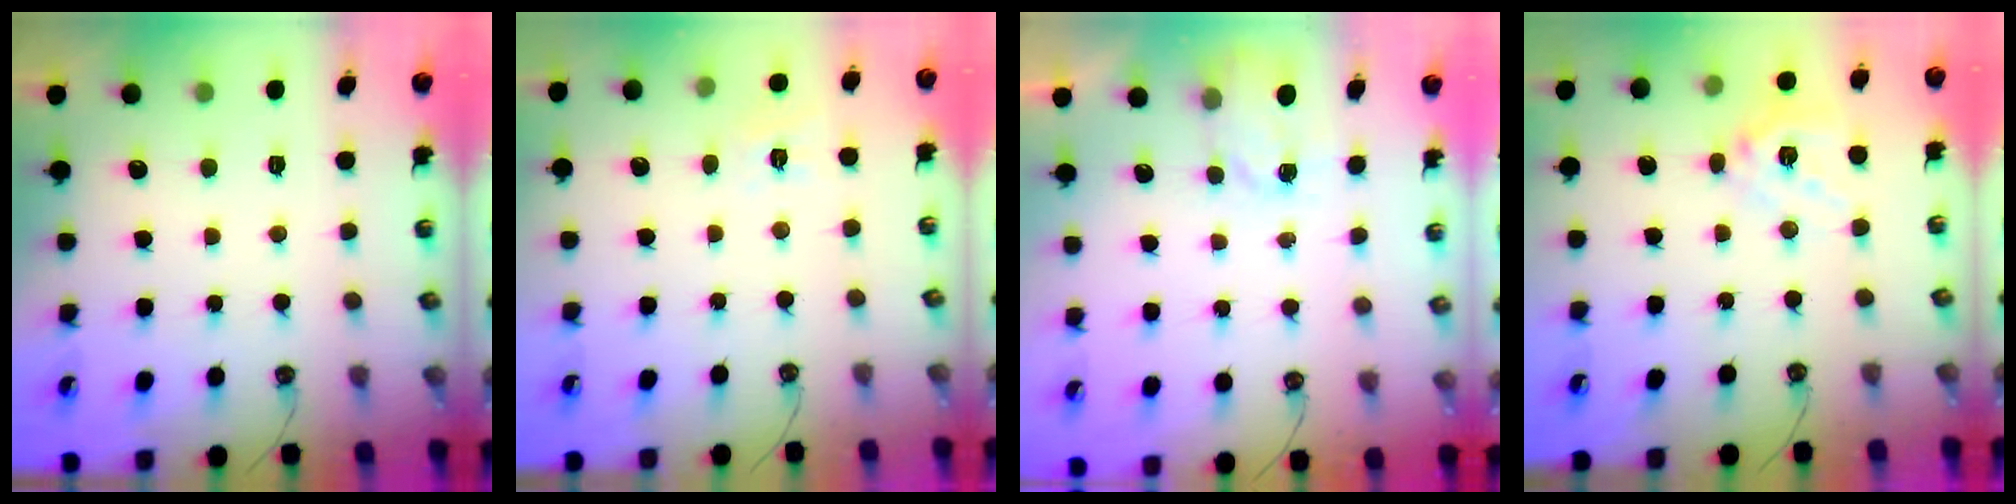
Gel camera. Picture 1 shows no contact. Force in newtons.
{"total": 6.2, "press": 6.2, "slide": 0.7}
{"total": 2.6, "press": 2.5, "slide": 0.4}
{"total": 13.7, "press": 13.6, "slide": 2.1}